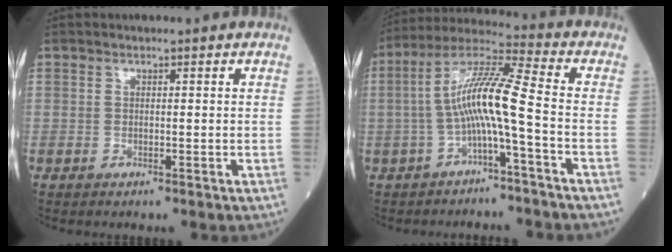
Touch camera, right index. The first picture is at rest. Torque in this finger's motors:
{"motor_torque": [1.58, -0.18, 0.77, 0.21]}